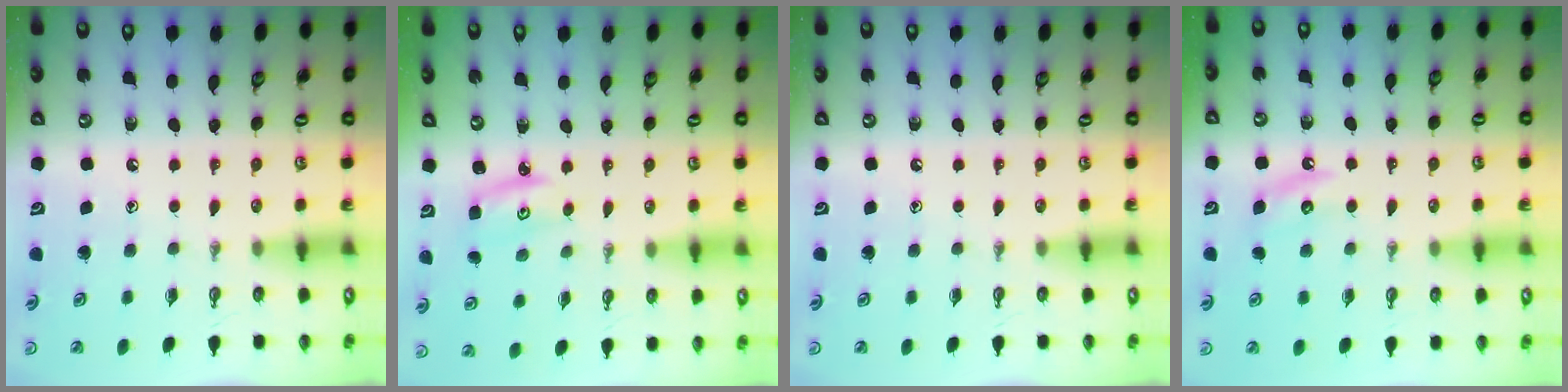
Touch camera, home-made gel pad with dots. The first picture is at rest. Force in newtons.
{"total": 3.2, "press": 3.2, "slide": 0.3}
{"total": 0.0}
{"total": 4.3, "press": 4.2, "slide": 0.5}